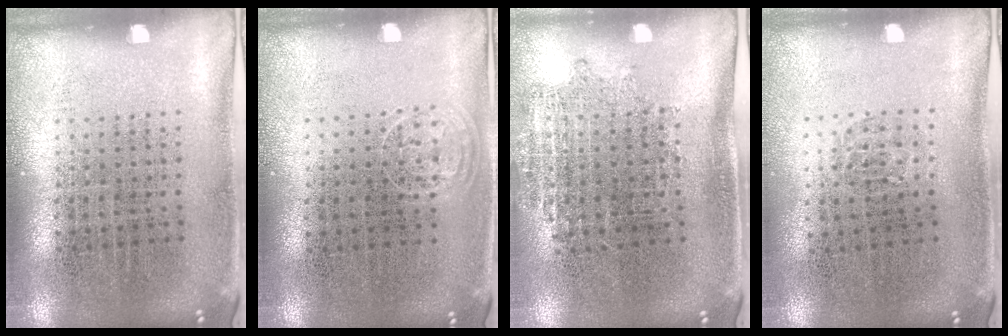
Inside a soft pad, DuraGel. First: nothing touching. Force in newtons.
{"total": 0.8, "press": 0.6, "slide": 0.5}
{"total": 1.1, "press": 0.9, "slide": 0.7}
{"total": 0.5, "press": 0.4, "slide": 0.3}